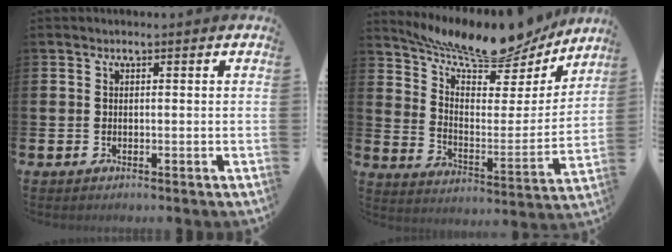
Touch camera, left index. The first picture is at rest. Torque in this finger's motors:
{"motor_torque": [0.69, -0.60, 0.76, 0.15]}